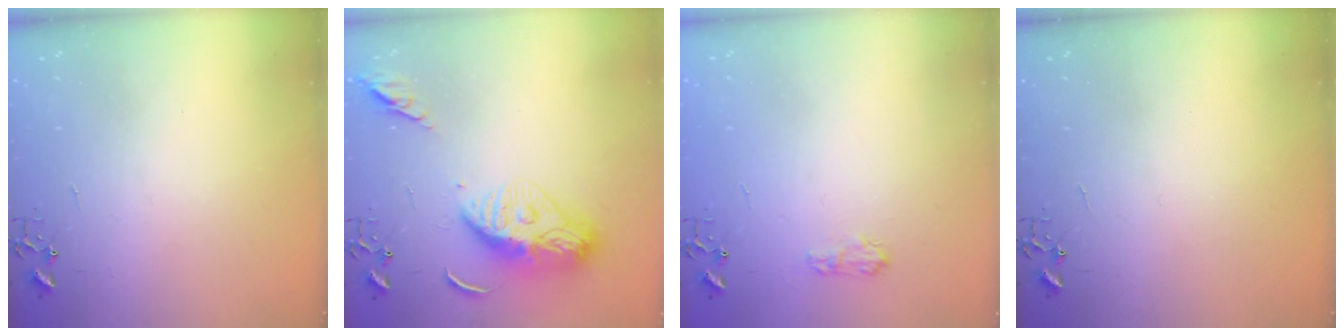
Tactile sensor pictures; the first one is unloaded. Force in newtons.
{"total": 13.0, "press": 13.0, "slide": 1.1}
{"total": 6.7, "press": 6.6, "slide": 0.8}
{"total": 0.0}